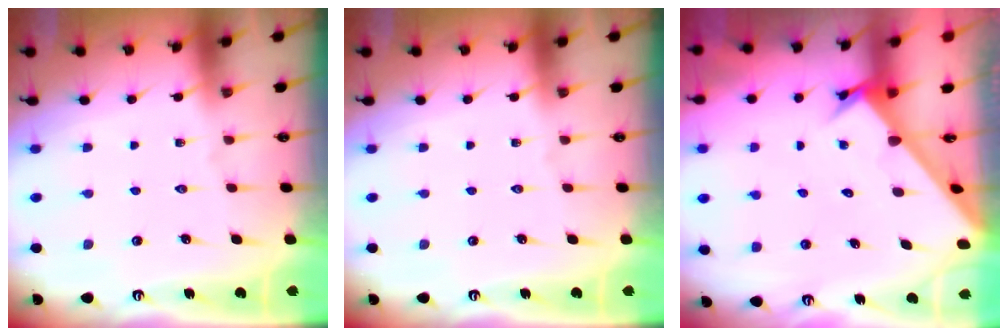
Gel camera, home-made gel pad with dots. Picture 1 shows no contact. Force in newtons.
{"total": 0.0}
{"total": 2.6, "press": 2.6, "slide": 0.3}